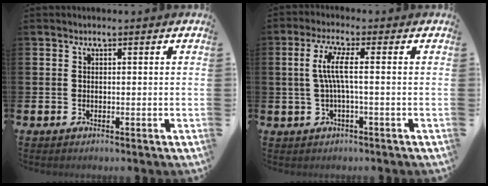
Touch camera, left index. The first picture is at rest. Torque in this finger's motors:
{"motor_torque": [0.12, 0.08, 0.30, 0.21]}